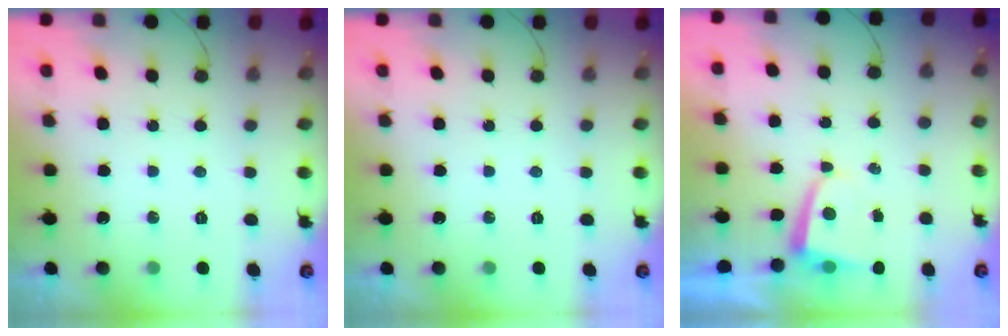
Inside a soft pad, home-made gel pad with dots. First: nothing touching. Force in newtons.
{"total": 0.0}
{"total": 2.0, "press": 2.0, "slide": 0.3}